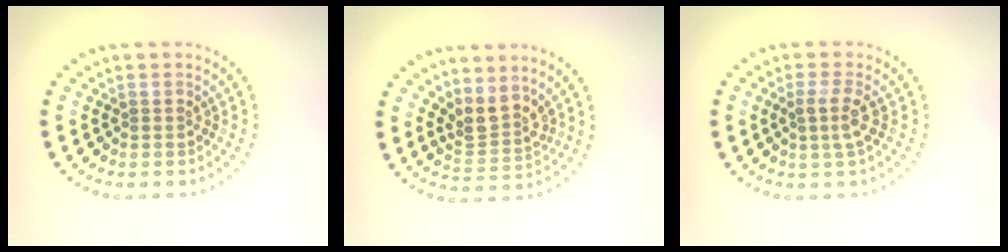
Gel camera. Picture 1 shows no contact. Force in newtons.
{"total": 2.7, "press": 2.0, "slide": 1.8}
{"total": 1.9, "press": 1.5, "slide": 1.1}